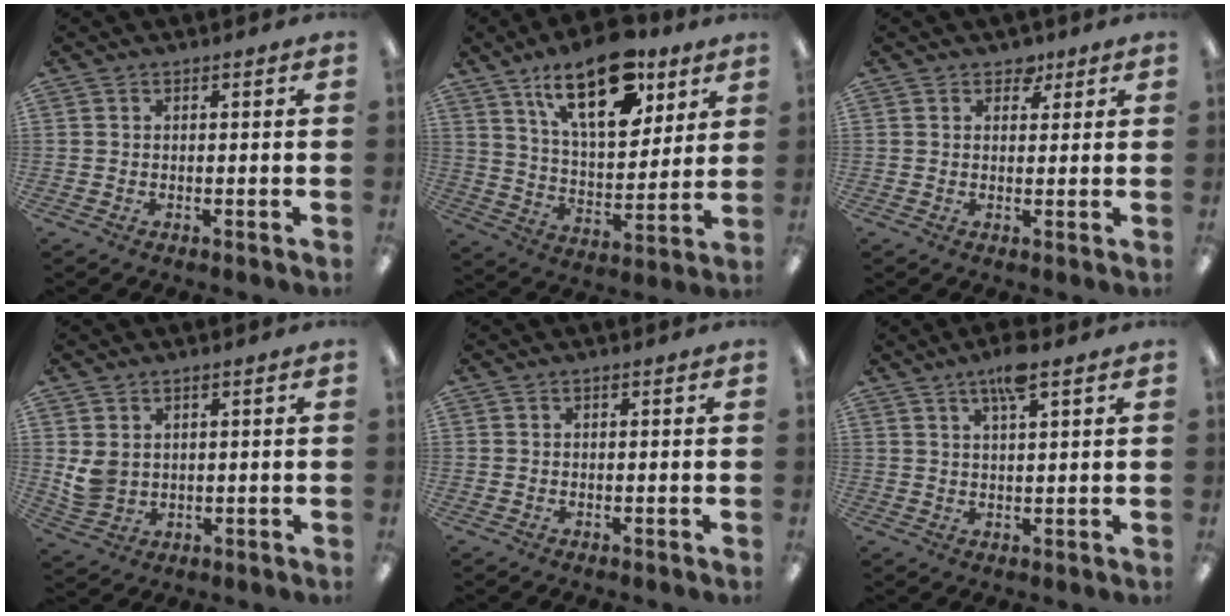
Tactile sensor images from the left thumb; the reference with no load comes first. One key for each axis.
{"total": 20.3, "fx": 12.1, "fy": 9.6, "fz": 13.2, "tx": -0.202, "ty": -0.054, "tz": 0.203}
{"total": 3.2, "fx": 2.0, "fy": 2.2, "fz": 1.1, "tx": -0.001, "ty": -0.006, "tz": 0.033}
{"total": 4.9, "fx": 1.9, "fy": 3.8, "fz": 2.4, "tx": -0.049, "ty": -0.003, "tz": 0.037}
{"total": 0.0}
{"total": 6.0, "fx": 4.0, "fy": 0.8, "fz": 4.4, "tx": -0.079, "ty": -0.007, "tz": 0.064}